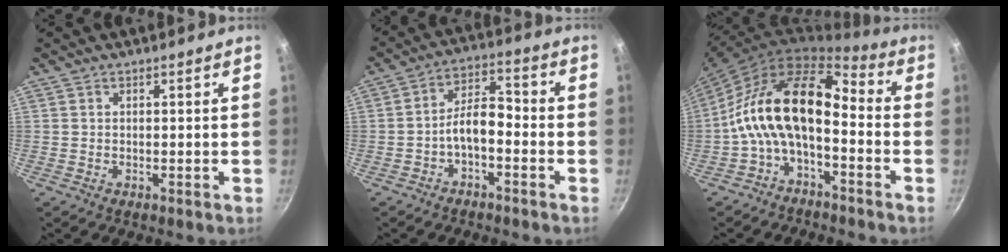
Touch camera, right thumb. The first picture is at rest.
{"total": 6.6, "force": [-2.9, 3.1, 5.1], "torque": [-0.082, 0.048, -0.053]}
{"total": 15.4, "force": [-3.7, 8.1, 12.5], "torque": [-0.219, 0.066, -0.088]}